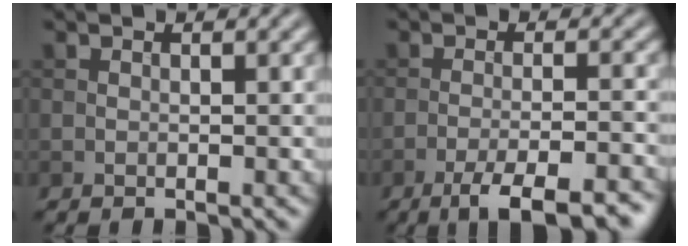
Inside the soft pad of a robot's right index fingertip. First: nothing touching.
{"total": 6.8, "force": [-4.5, 1.6, 4.8], "torque": [-0.070, -0.004, -0.069]}